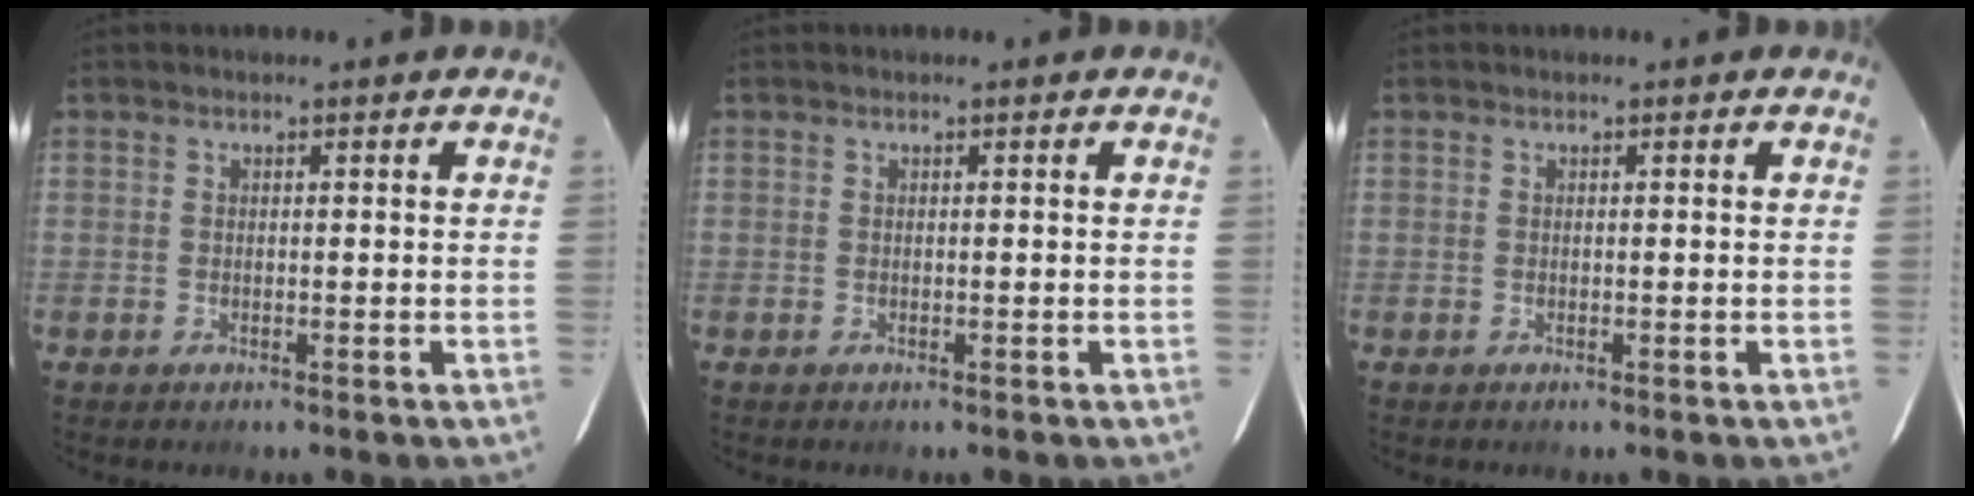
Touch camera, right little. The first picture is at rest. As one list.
[{"total": 0.0}, {"total": 0.0}]